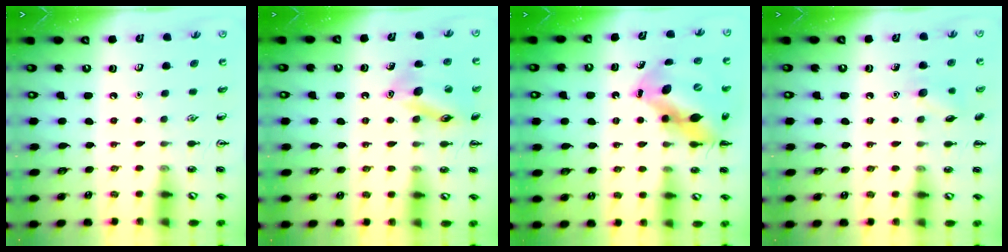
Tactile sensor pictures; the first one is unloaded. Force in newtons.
{"total": 14.1, "press": 14.0, "slide": 1.6}
{"total": 11.8, "press": 11.4, "slide": 3.1}
{"total": 8.3, "press": 8.1, "slide": 1.8}